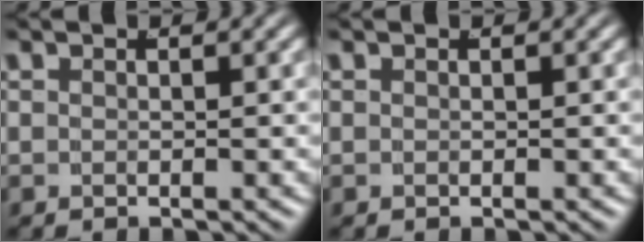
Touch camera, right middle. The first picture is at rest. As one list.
[{"total": 0.0}]